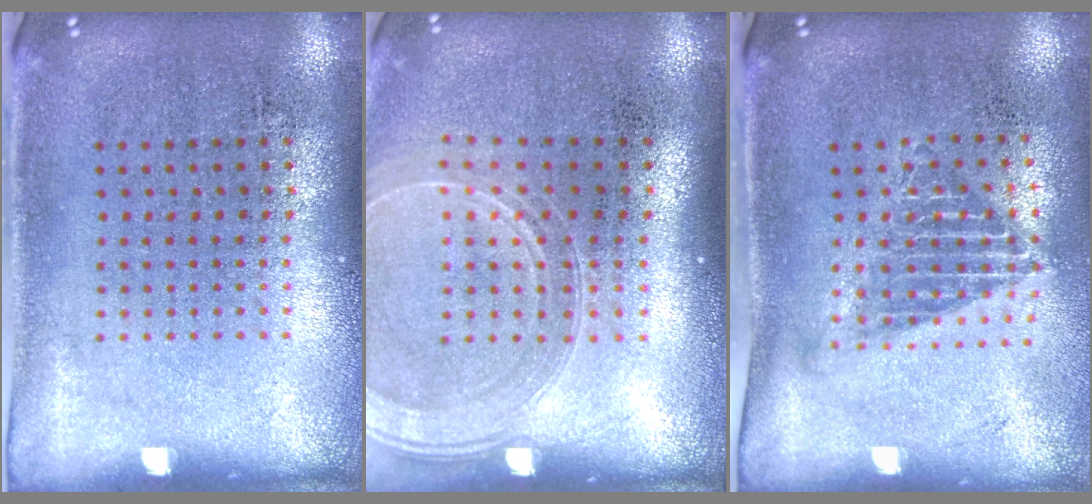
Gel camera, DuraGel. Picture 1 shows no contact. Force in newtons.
{"total": 1.7, "press": 1.6, "slide": 0.6}
{"total": 1.4, "press": 1.1, "slide": 0.9}